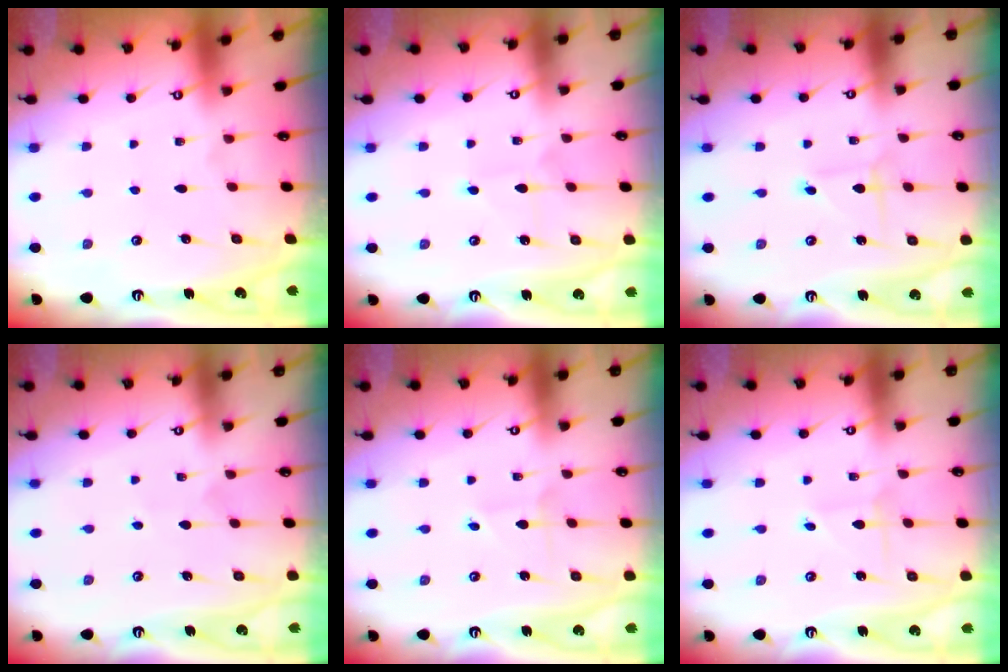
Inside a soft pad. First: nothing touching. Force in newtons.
{"total": 4.9, "press": 4.9, "slide": 0.5}
{"total": 0.9, "press": 0.9, "slide": 0.0}
{"total": 3.5, "press": 3.3, "slide": 1.1}
{"total": 1.9, "press": 1.9, "slide": 0.1}
{"total": 2.0, "press": 2.0, "slide": 0.2}